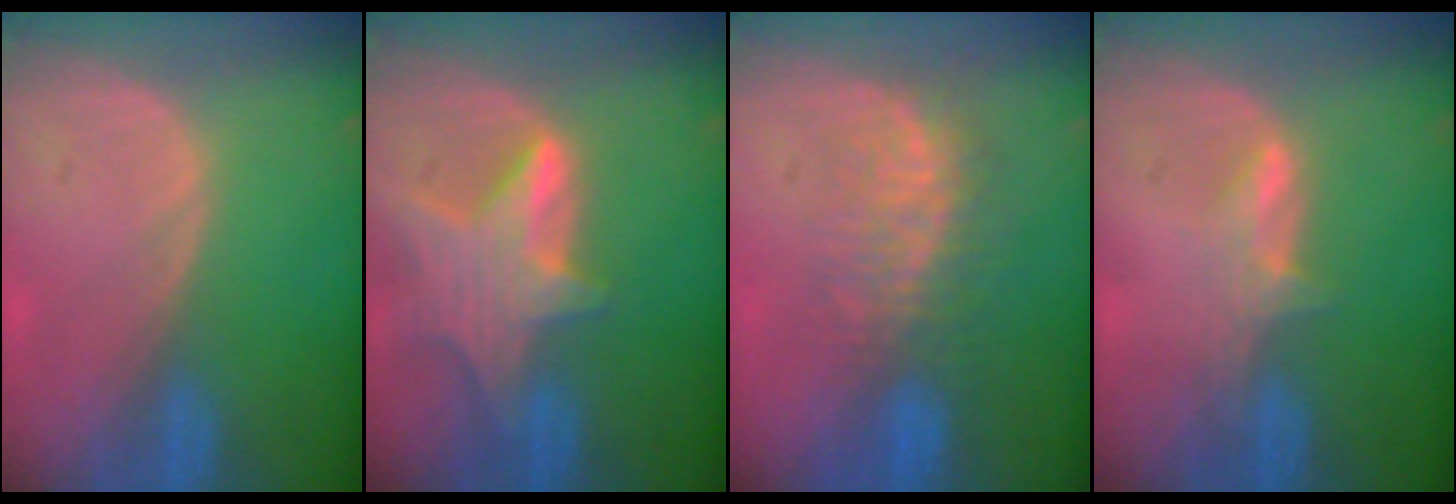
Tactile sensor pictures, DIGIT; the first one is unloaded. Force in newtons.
{"total": 8.0, "press": 7.2, "slide": 3.5}
{"total": 8.0, "press": 7.5, "slide": 2.8}
{"total": 2.8, "press": 2.8, "slide": 0.4}